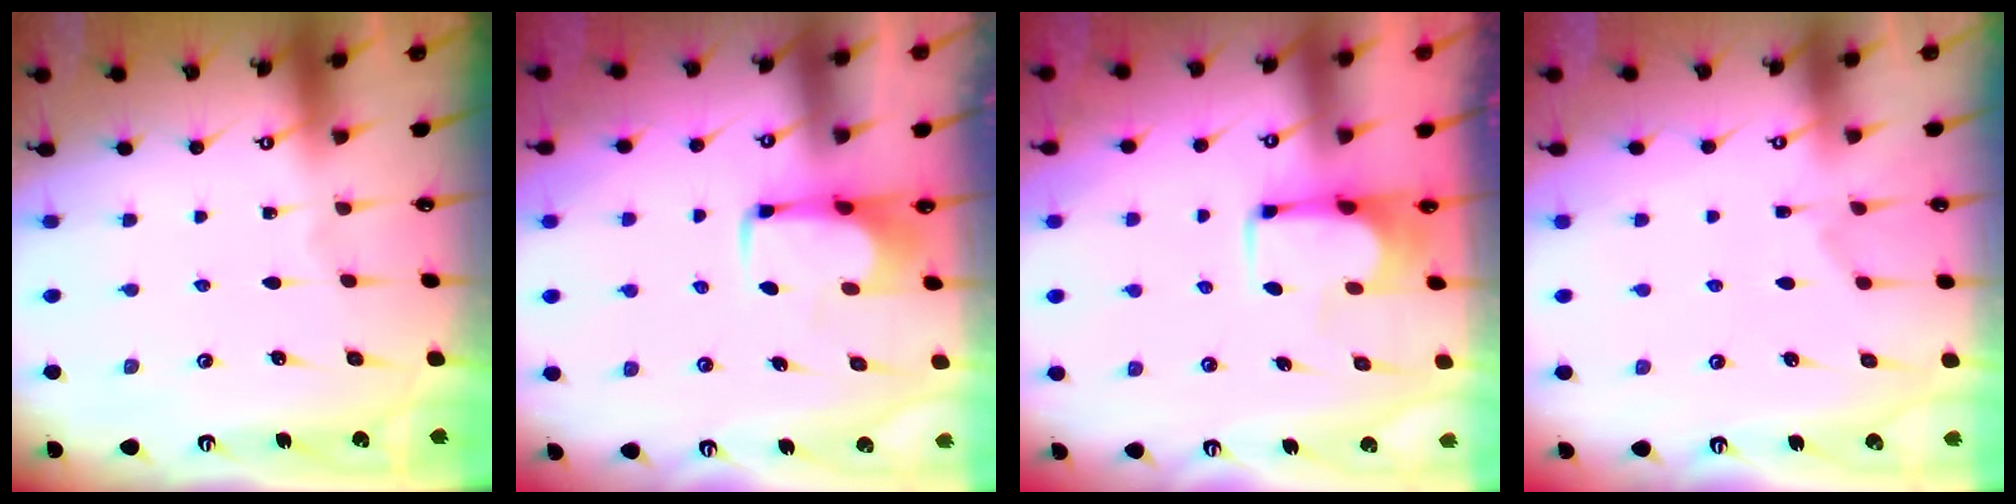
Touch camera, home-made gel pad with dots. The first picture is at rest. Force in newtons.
{"total": 1.5, "press": 1.5, "slide": 0.2}
{"total": 3.5, "press": 3.5, "slide": 0.2}
{"total": 2.4, "press": 2.1, "slide": 1.1}